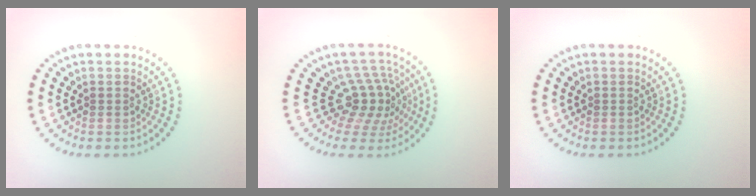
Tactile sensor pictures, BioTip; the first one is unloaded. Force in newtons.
{"total": 4.1, "press": 2.8, "slide": 3.0}
{"total": 0.0}